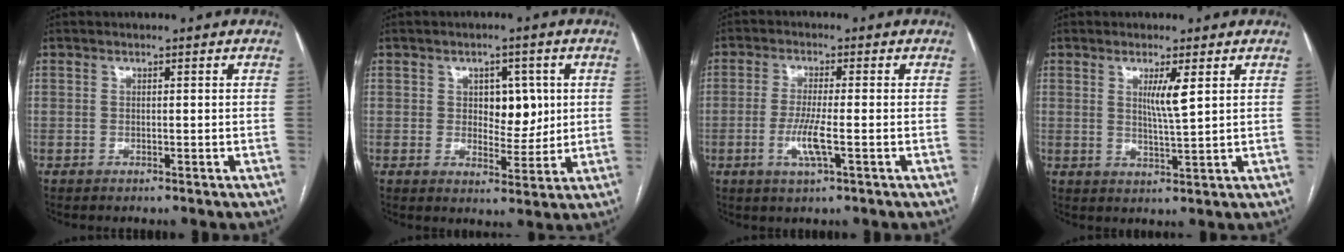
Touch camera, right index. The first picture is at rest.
{"total": 5.8, "force": [1.3, 3.7, 4.3], "torque": [-0.049, 0.006, 0.024]}
{"total": 5.2, "force": [-1.5, 0.3, 4.9], "torque": [-0.104, -0.011, -0.028]}
{"total": 4.1, "force": [1.5, -0.1, 3.8], "torque": [-0.069, -0.008, 0.028]}